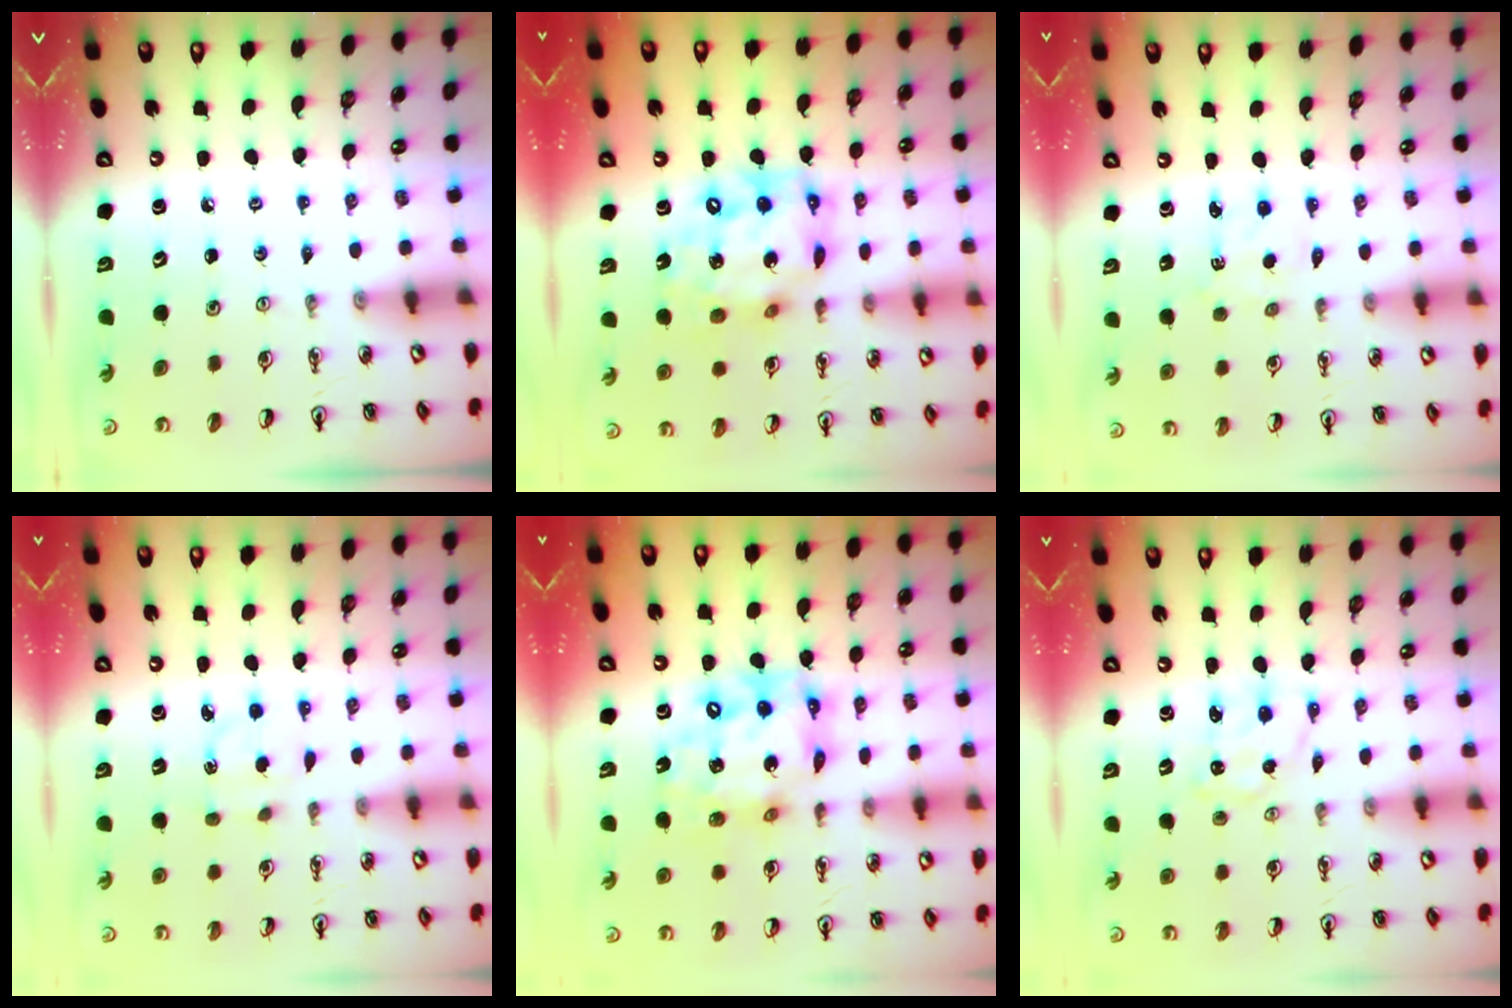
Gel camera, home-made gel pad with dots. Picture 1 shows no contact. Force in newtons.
{"total": 17.3, "press": 17.2, "slide": 2.0}
{"total": 1.5, "press": 1.5, "slide": 0.3}
{"total": 2.3, "press": 2.1, "slide": 0.8}
{"total": 16.4, "press": 16.3, "slide": 1.4}
{"total": 1.6, "press": 1.6, "slide": 0.3}